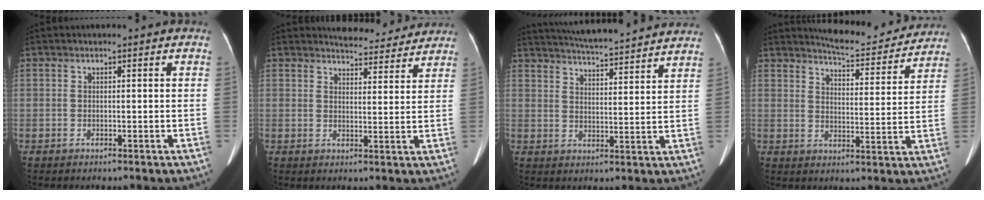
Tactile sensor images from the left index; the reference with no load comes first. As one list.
[{"total": 8.1, "force": [7.9, 1.7, 1.0], "torque": [-0.008, 0.000, 0.092]}, {"total": 18.8, "force": [17.4, 1.1, 7.1], "torque": [-0.116, 0.015, 0.235]}, {"total": 11.6, "force": [11.2, 1.7, 2.4], "torque": [-0.031, -0.012, 0.142]}]